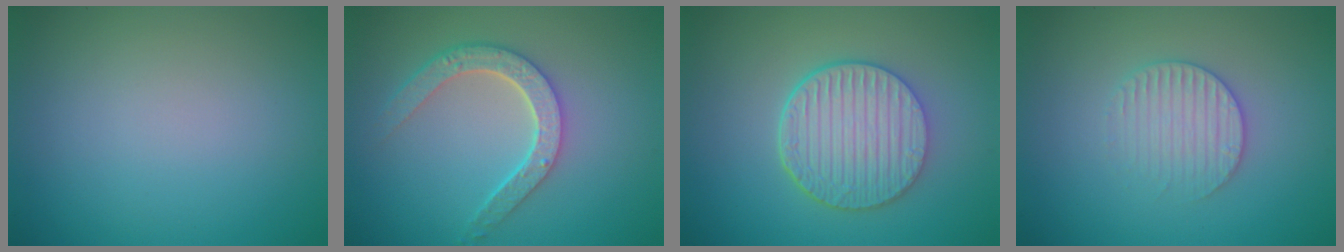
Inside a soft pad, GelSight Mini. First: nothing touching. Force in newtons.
{"total": 4.5, "press": 3.5, "slide": 2.9}
{"total": 6.3, "press": 4.7, "slide": 4.1}
{"total": 2.8, "press": 2.7, "slide": 0.6}